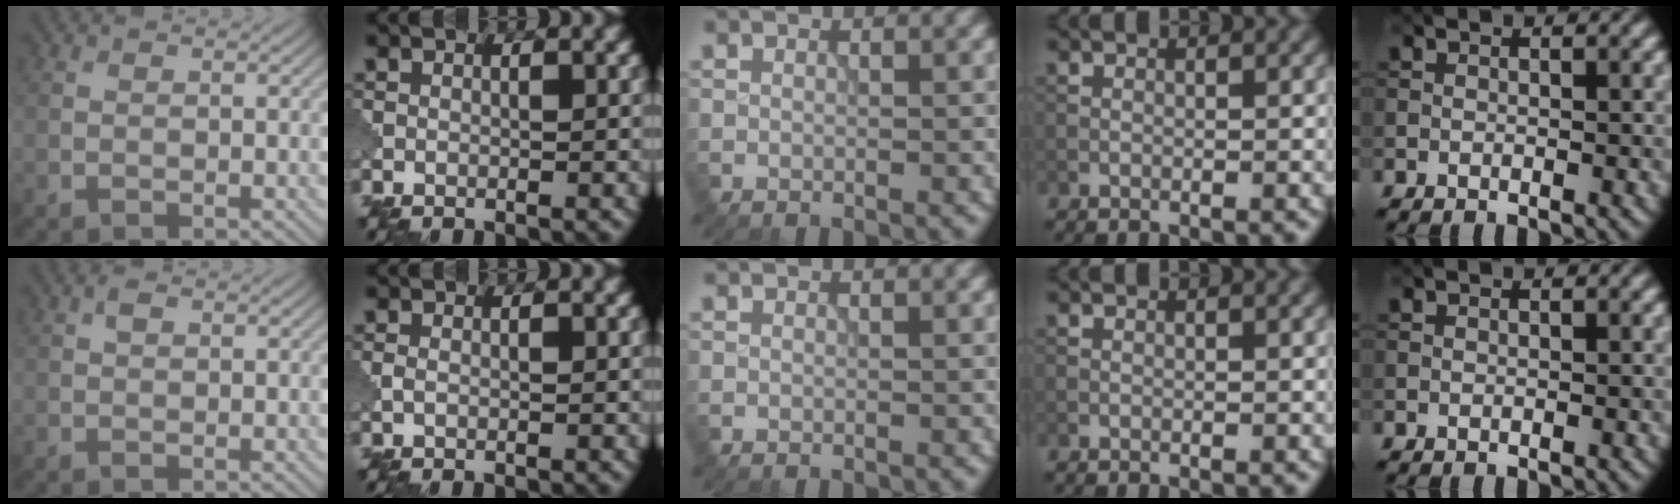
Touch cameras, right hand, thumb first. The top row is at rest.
{"thumb": {"total": 0.9, "force": [0.4, 0.5, 0.7], "torque": [-0.014, 0.002, 0.006]}, "index": {"total": 0.7, "force": [-0.1, 0.2, 0.6], "torque": [-0.017, 0.000, -0.004]}}